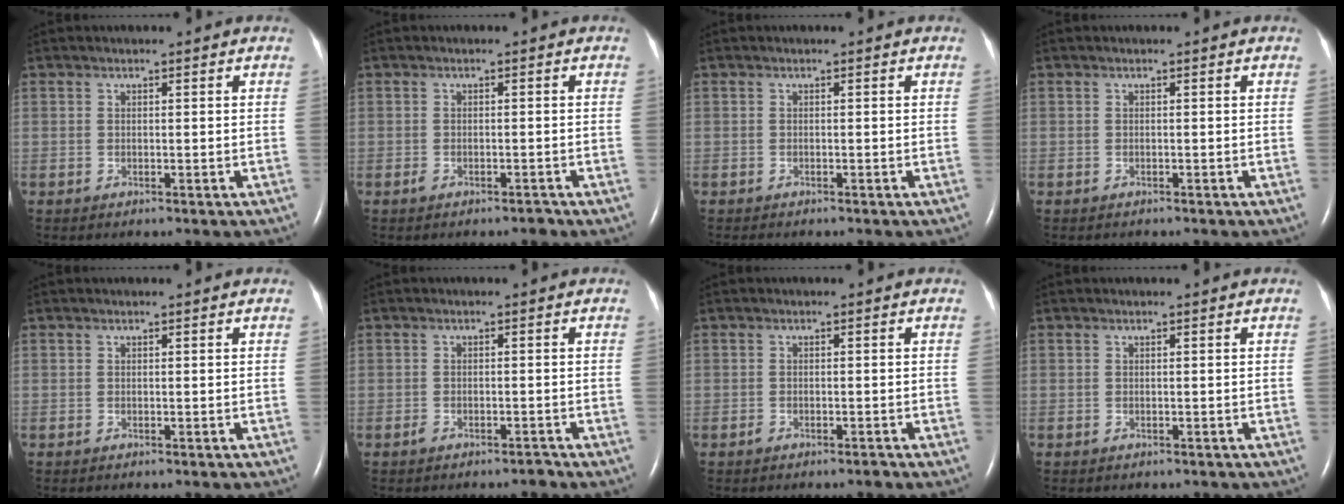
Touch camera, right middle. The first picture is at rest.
{"total": 1.4, "force": [-1.1, 0.5, 0.7], "torque": [-0.012, 0.000, -0.014]}
{"total": 1.1, "force": [-1.0, 0.2, 0.5], "torque": [-0.012, -0.004, -0.012]}
{"total": 0.5, "force": [-0.5, 0.2, 0.1], "torque": [-0.012, -0.002, -0.006]}
{"total": 0.0}
{"total": 1.4, "force": [-1.2, 0.5, 0.5], "torque": [-0.009, 0.000, -0.018]}
{"total": 1.0, "force": [-0.9, 0.3, 0.5], "torque": [-0.008, 0.000, -0.013]}
{"total": 0.8, "force": [-0.6, 0.4, 0.3], "torque": [-0.013, 0.001, -0.002]}